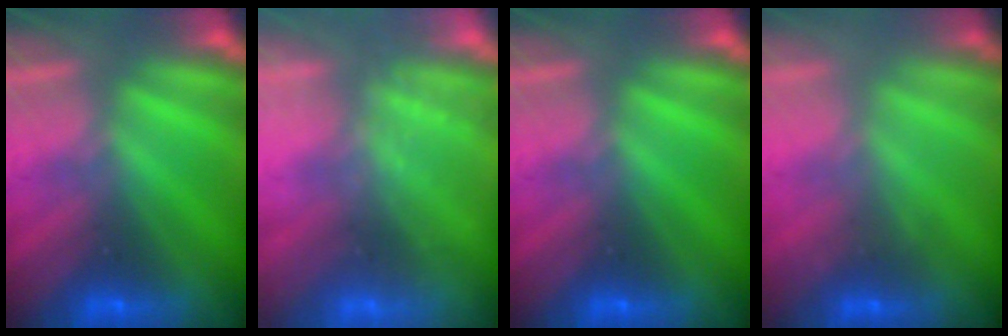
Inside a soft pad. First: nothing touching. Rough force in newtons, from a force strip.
{"total": 2.2}
{"total": 0.0}
{"total": 2.3}